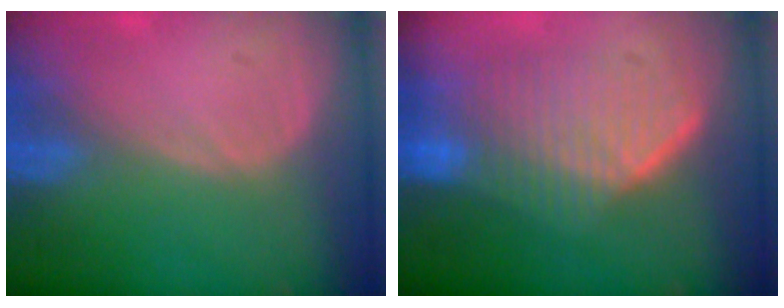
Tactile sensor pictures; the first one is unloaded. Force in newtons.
{"total": 8.3, "press": 8.2, "slide": 1.4}